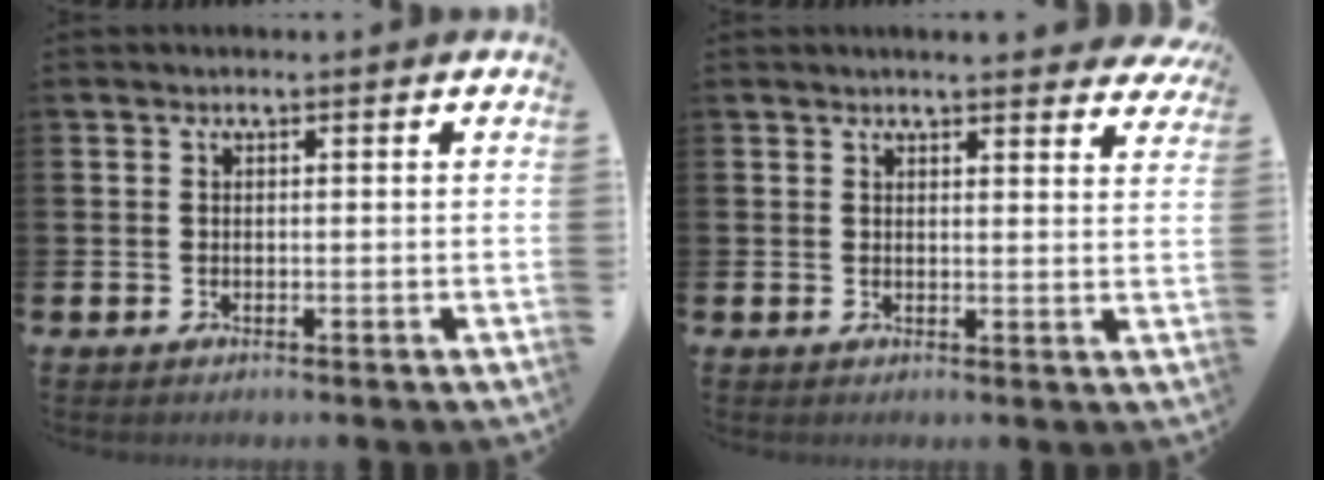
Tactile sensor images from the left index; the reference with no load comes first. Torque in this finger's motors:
{"motor_torque": [0.98, -1.16, 0.55, 0.02]}